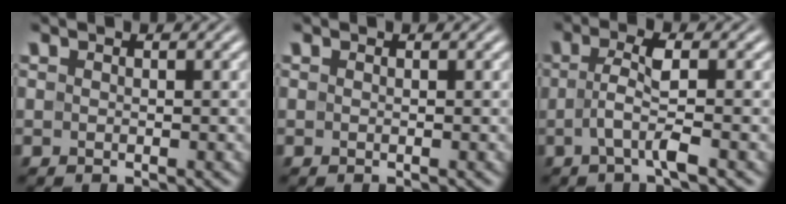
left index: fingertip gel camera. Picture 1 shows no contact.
{"total": 0.0}
{"total": 3.0, "force": [-0.5, 0.4, 2.9], "torque": [-0.058, 0.006, -0.013]}